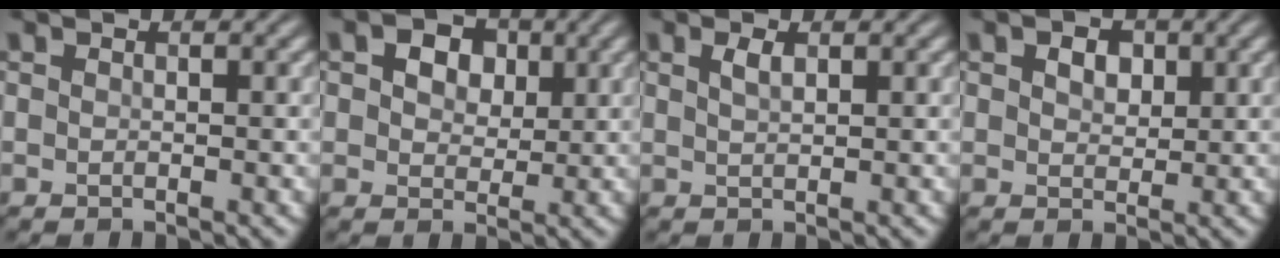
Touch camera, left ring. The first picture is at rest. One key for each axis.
{"total": 4.2, "fx": 1.7, "fy": 3.0, "fz": 2.6, "tx": -0.041, "ty": 0.003, "tz": 0.011}
{"total": 1.2, "fx": 0.7, "fy": 0.4, "fz": 0.9, "tx": -0.019, "ty": 0.002, "tz": 0.013}
{"total": 2.4, "fx": 1.1, "fy": 1.6, "fz": 1.4, "tx": -0.023, "ty": 0.001, "tz": 0.014}